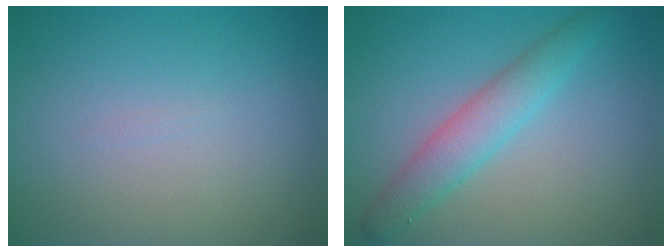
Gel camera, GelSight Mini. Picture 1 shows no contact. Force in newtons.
{"total": 2.6, "press": 2.6, "slide": 0.0}